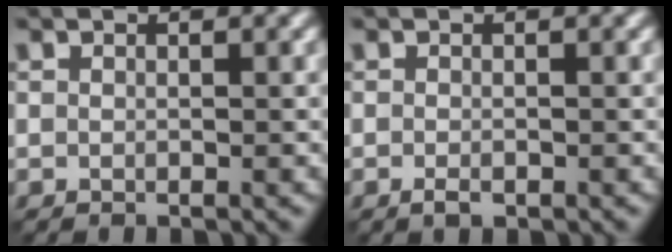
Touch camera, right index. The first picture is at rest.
{"total": 1.0, "force": [-0.6, 0.4, 0.8], "torque": [-0.015, -0.004, -0.009]}